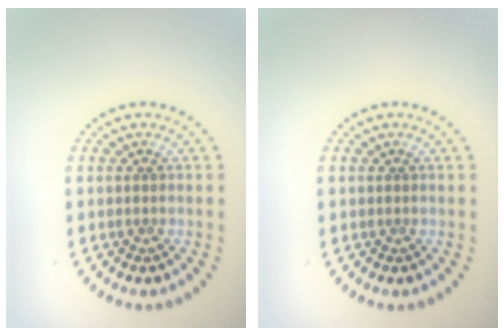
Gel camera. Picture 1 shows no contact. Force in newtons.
{"total": 0.0}